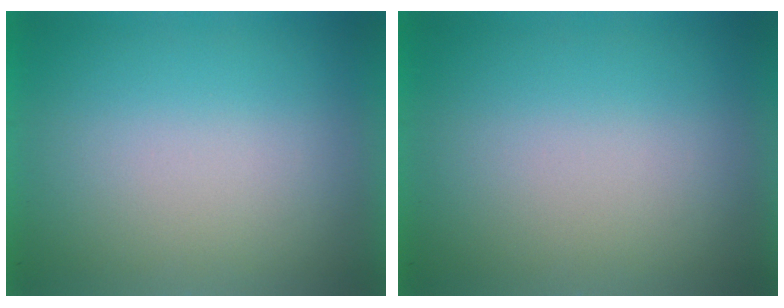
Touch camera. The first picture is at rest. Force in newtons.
{"total": 0.0}